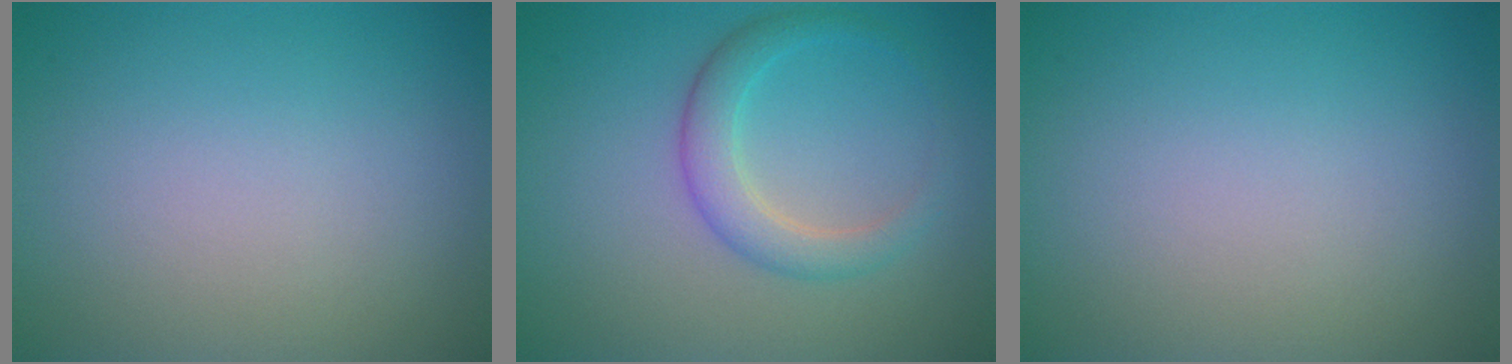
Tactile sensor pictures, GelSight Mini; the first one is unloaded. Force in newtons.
{"total": 2.9, "press": 2.9, "slide": 0.1}
{"total": 0.0}